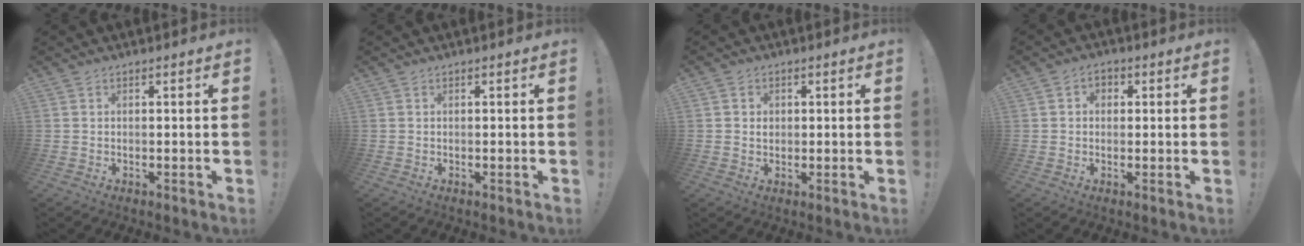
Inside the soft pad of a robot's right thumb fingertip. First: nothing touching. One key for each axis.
{"total": 0.0}
{"total": 2.1, "fx": 0.4, "fy": 2.0, "fz": 0.6, "tx": 0.004, "ty": -0.002, "tz": 0.003}
{"total": 2.9, "fx": 0.1, "fy": 2.5, "fz": 1.4, "tx": -0.016, "ty": 0.005, "tz": 0.000}